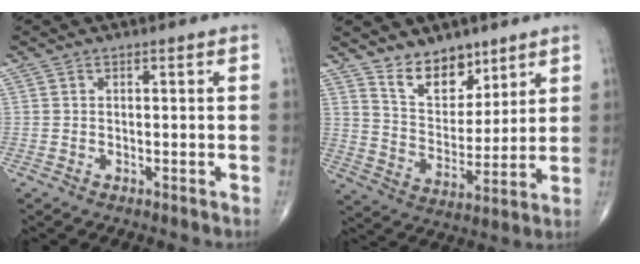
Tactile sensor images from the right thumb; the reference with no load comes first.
{"total": 10.4, "force": [7.6, 5.6, 4.3], "torque": [-0.041, -0.061, 0.144]}